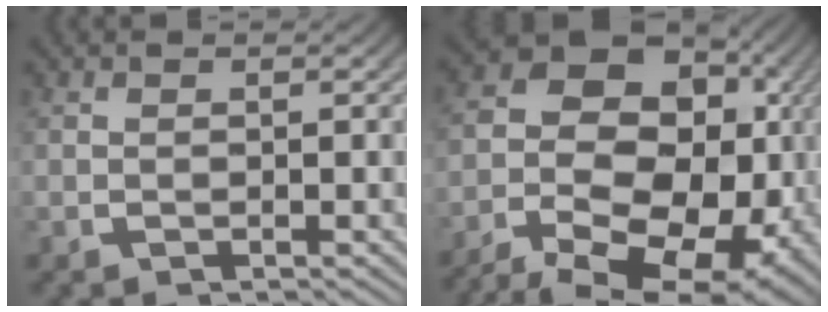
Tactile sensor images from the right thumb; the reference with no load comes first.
{"total": 19.7, "force": [-2.8, 13.5, 14.1], "torque": [-0.250, -0.044, -0.042]}